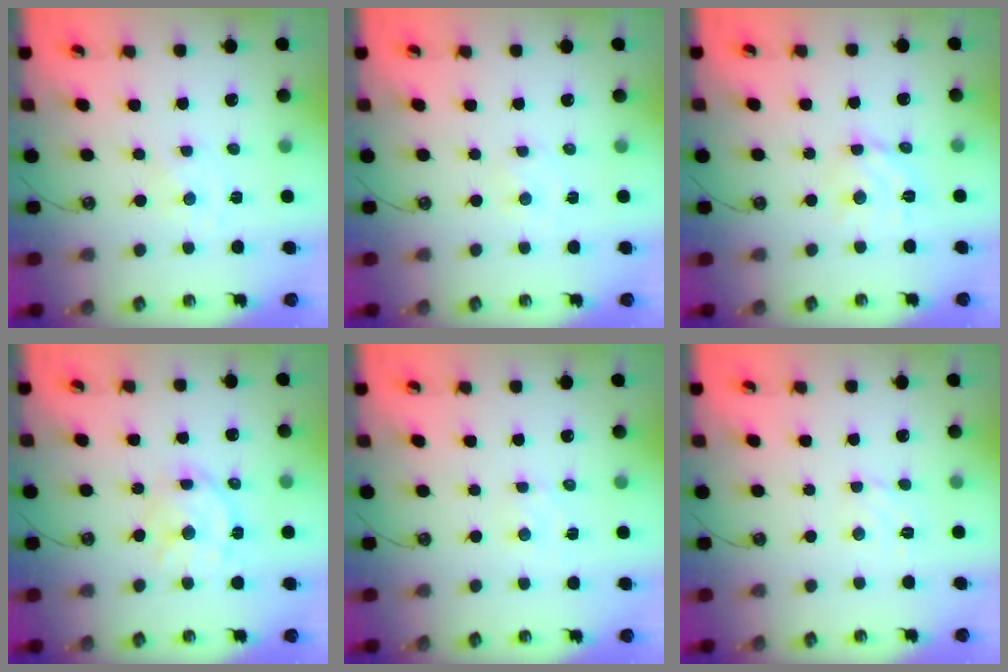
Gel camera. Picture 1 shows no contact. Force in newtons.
{"total": 0.8, "press": 0.8, "slide": 0.2}
{"total": 8.7, "press": 8.7, "slide": 0.6}
{"total": 12.6, "press": 12.5, "slide": 1.1}
{"total": 1.7, "press": 1.6, "slide": 0.3}
{"total": 2.5, "press": 2.5, "slide": 0.3}